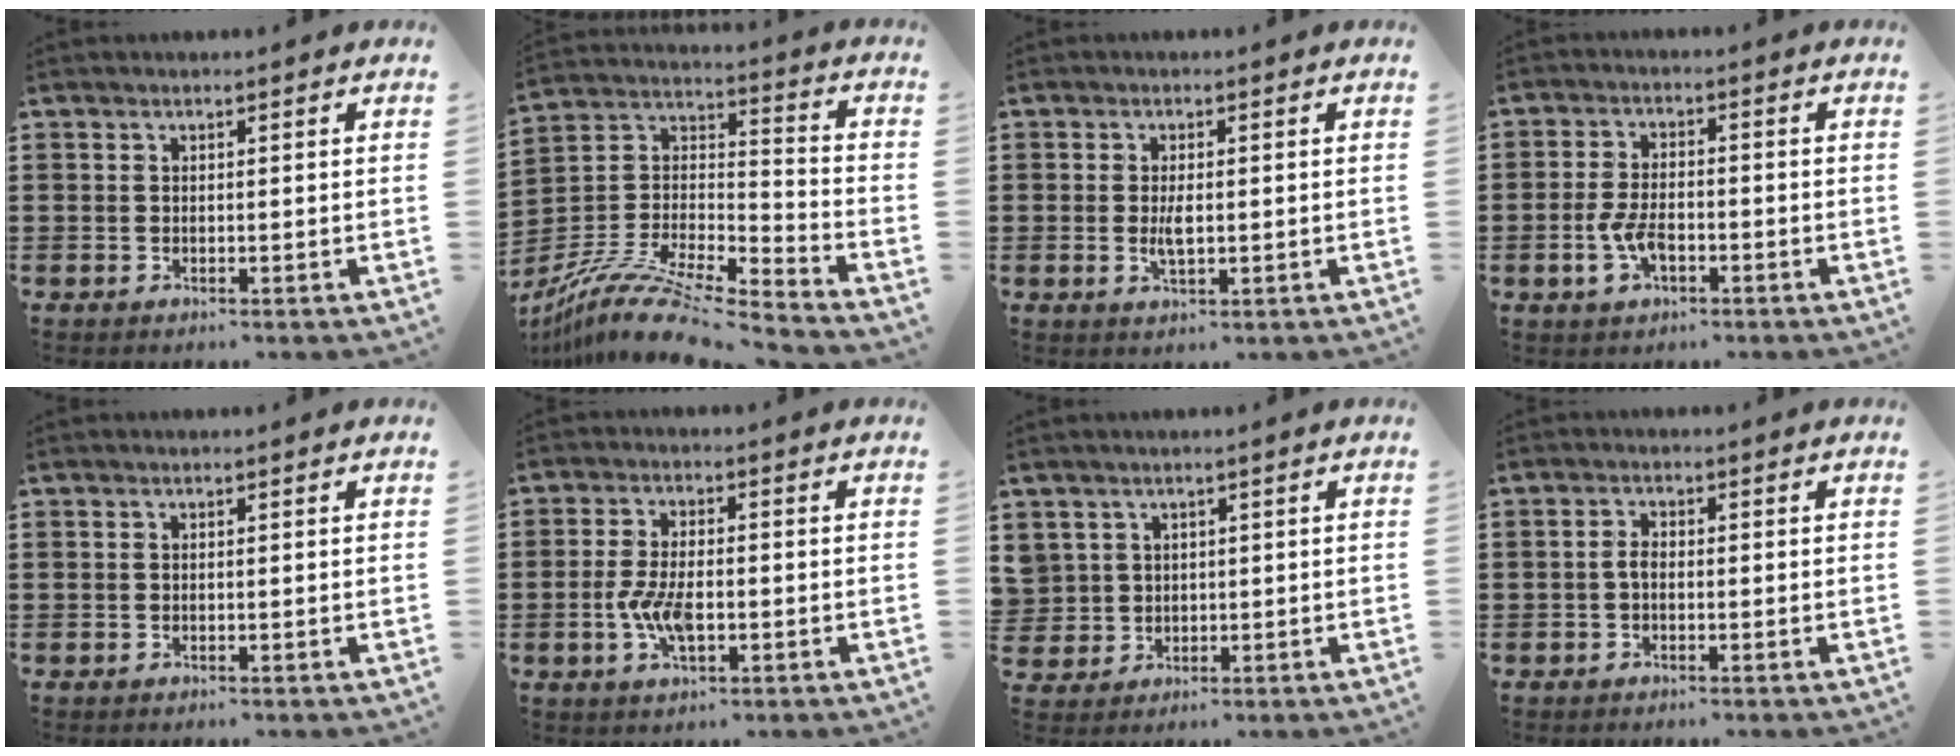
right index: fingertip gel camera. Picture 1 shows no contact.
{"total": 11.7, "force": [-10.1, 2.0, 5.6], "torque": [-0.120, 0.015, -0.200]}
{"total": 2.9, "force": [-0.1, 1.1, 2.7], "torque": [-0.060, -0.004, -0.004]}
{"total": 4.6, "force": [-1.6, 2.2, 3.7], "torque": [-0.087, -0.003, -0.032]}
{"total": 0.0}
{"total": 5.9, "force": [-1.4, 2.6, 5.1], "torque": [-0.116, -0.003, -0.029]}
{"total": 2.8, "force": [1.1, 2.5, -0.2], "torque": [-0.013, 0.009, 0.022]}
{"total": 1.7, "force": [-0.5, 0.8, 1.4], "torque": [-0.036, -0.001, -0.013]}